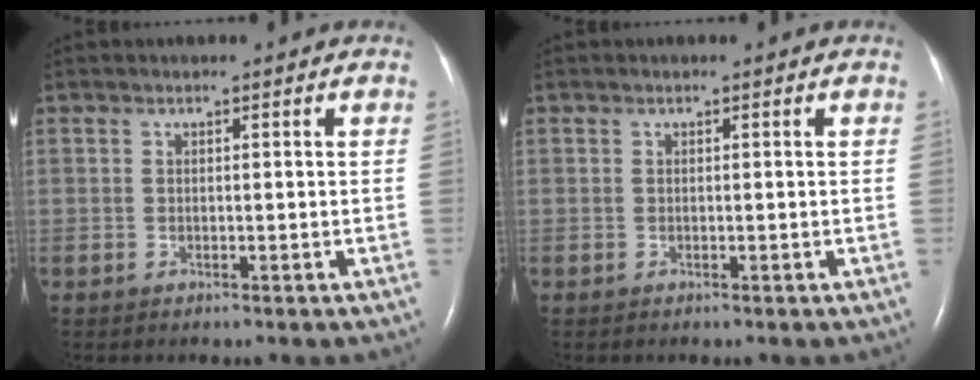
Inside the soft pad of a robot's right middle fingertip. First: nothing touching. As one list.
[{"total": 0.0}]